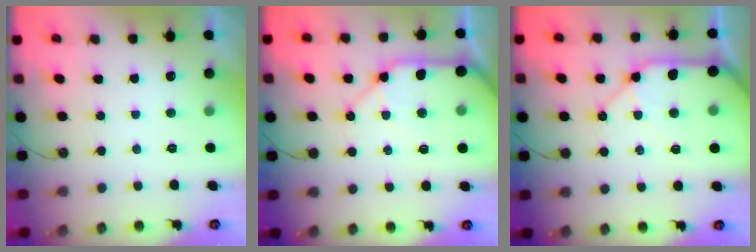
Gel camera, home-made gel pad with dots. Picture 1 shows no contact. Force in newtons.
{"total": 13.4, "press": 13.2, "slide": 1.8}
{"total": 13.4, "press": 13.2, "slide": 1.8}